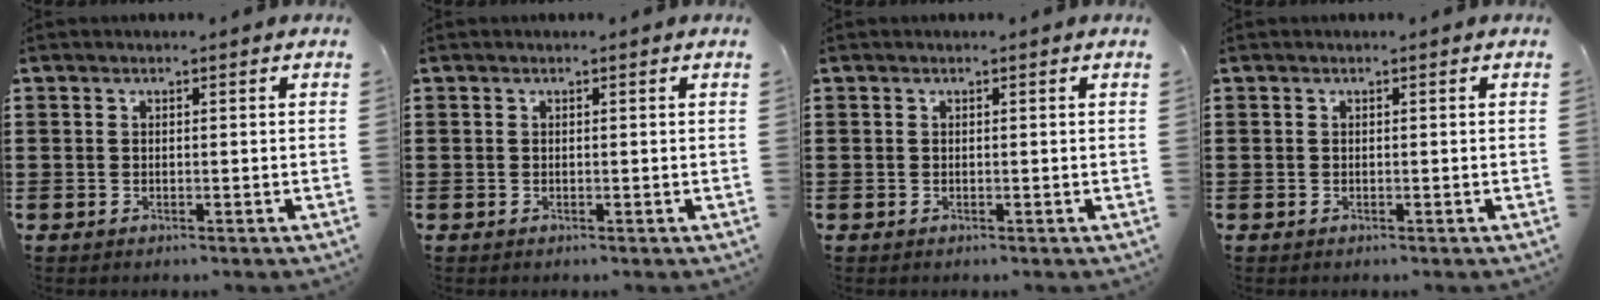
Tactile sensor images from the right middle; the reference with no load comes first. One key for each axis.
{"total": 0.0}
{"total": 0.0}
{"total": 0.0}